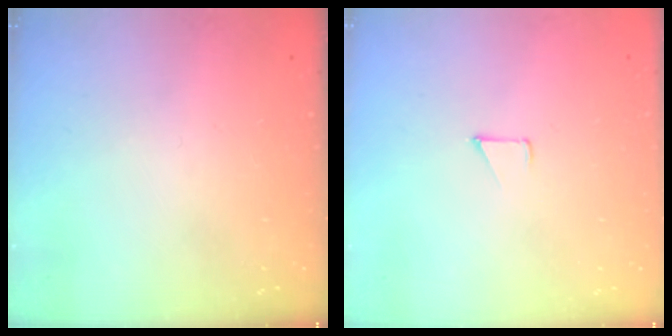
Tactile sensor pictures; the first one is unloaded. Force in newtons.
{"total": 3.3, "press": 3.3, "slide": 0.3}